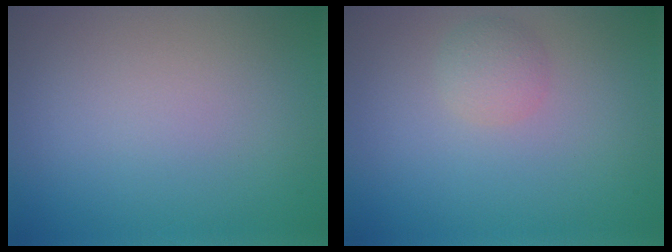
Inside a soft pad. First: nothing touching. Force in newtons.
{"total": 1.9, "press": 1.9, "slide": 0.1}